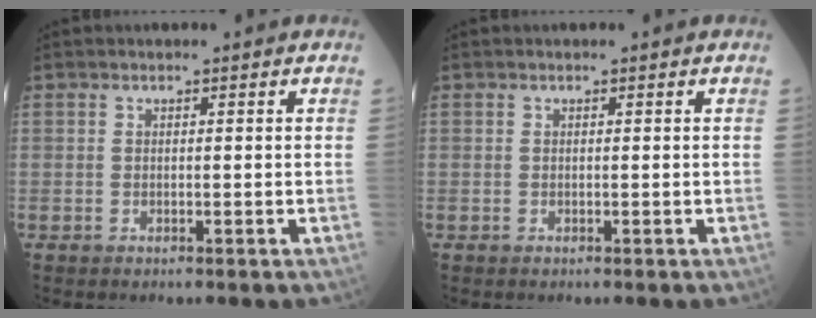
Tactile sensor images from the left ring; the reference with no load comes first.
{"total": 0.0}